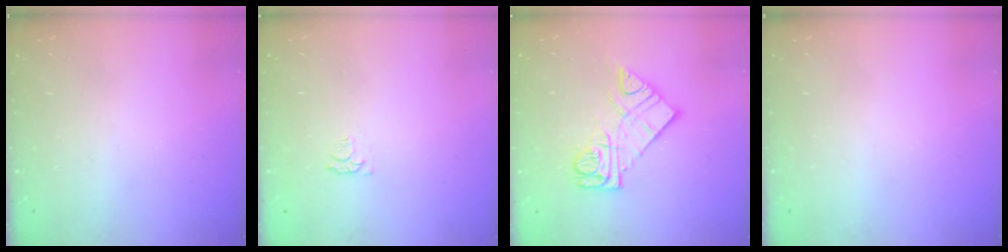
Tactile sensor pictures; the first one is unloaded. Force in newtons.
{"total": 3.2, "press": 3.2, "slide": 0.5}
{"total": 12.0, "press": 11.9, "slide": 1.1}
{"total": 0.0}